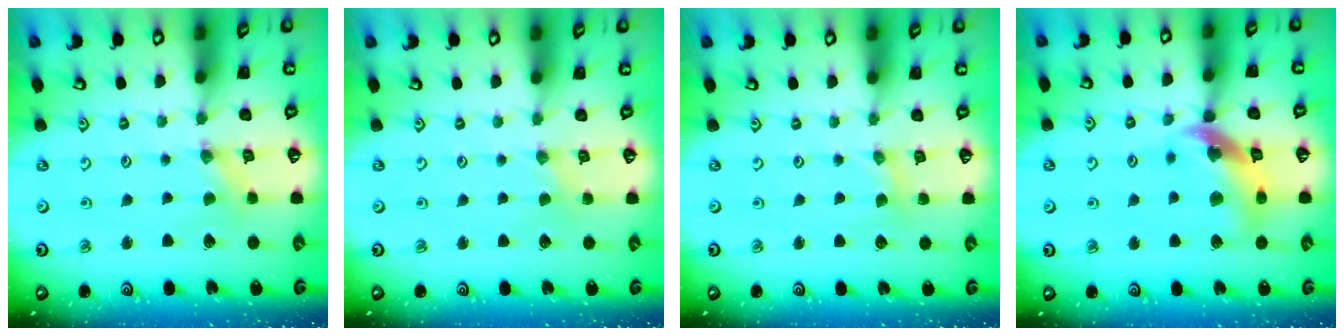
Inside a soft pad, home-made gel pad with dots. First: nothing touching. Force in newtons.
{"total": 0.0}
{"total": 1.4, "press": 1.4, "slide": 0.2}
{"total": 13.9, "press": 13.8, "slide": 1.8}